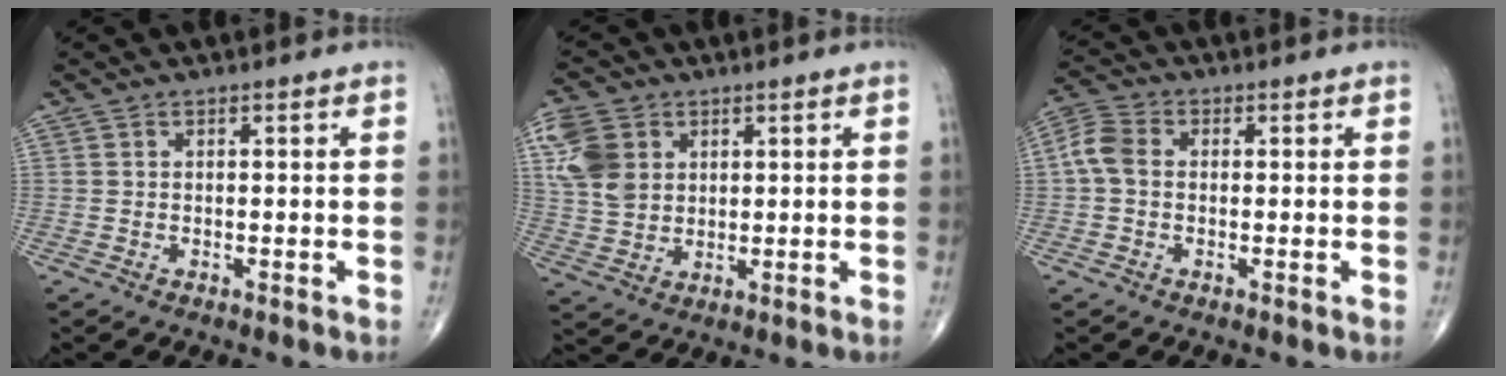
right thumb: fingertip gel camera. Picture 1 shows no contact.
{"total": 9.7, "force": [3.2, 7.4, 5.4], "torque": [-0.103, -0.007, 0.067]}
{"total": 5.0, "force": [0.0, 3.6, 3.5], "torque": [-0.079, 0.016, -0.009]}